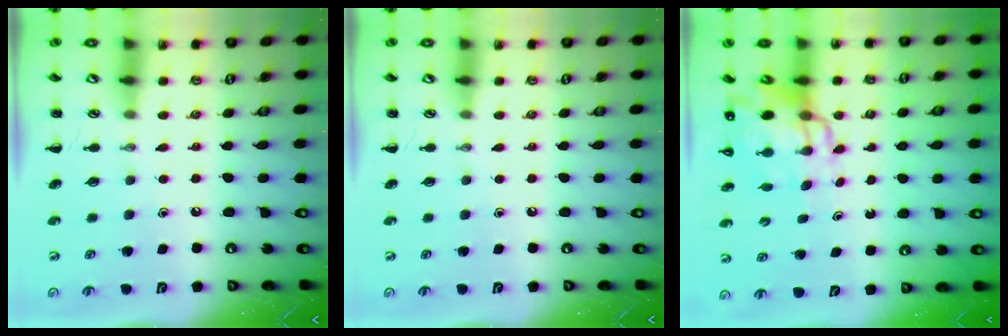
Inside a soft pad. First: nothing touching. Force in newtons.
{"total": 0.0}
{"total": 11.2, "press": 10.7, "slide": 3.4}